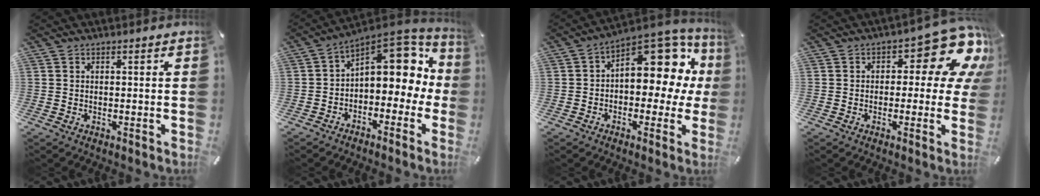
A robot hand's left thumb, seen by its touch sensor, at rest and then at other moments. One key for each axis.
{"total": 13.6, "fx": 5.3, "fy": 8.2, "fz": 9.5, "tx": -0.121, "ty": -0.041, "tz": 0.094}
{"total": 15.4, "fx": 5.6, "fy": 9.1, "fz": 11.1, "tx": -0.130, "ty": -0.055, "tz": 0.092}
{"total": 13.6, "fx": 5.6, "fy": 6.4, "fz": 10.6, "tx": -0.131, "ty": -0.044, "tz": 0.093}